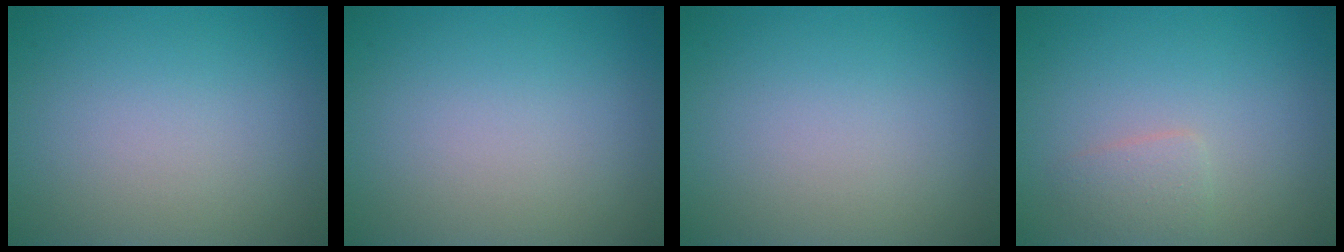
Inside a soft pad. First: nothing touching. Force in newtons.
{"total": 0.0}
{"total": 0.0}
{"total": 1.4, "press": 1.4, "slide": 0.1}